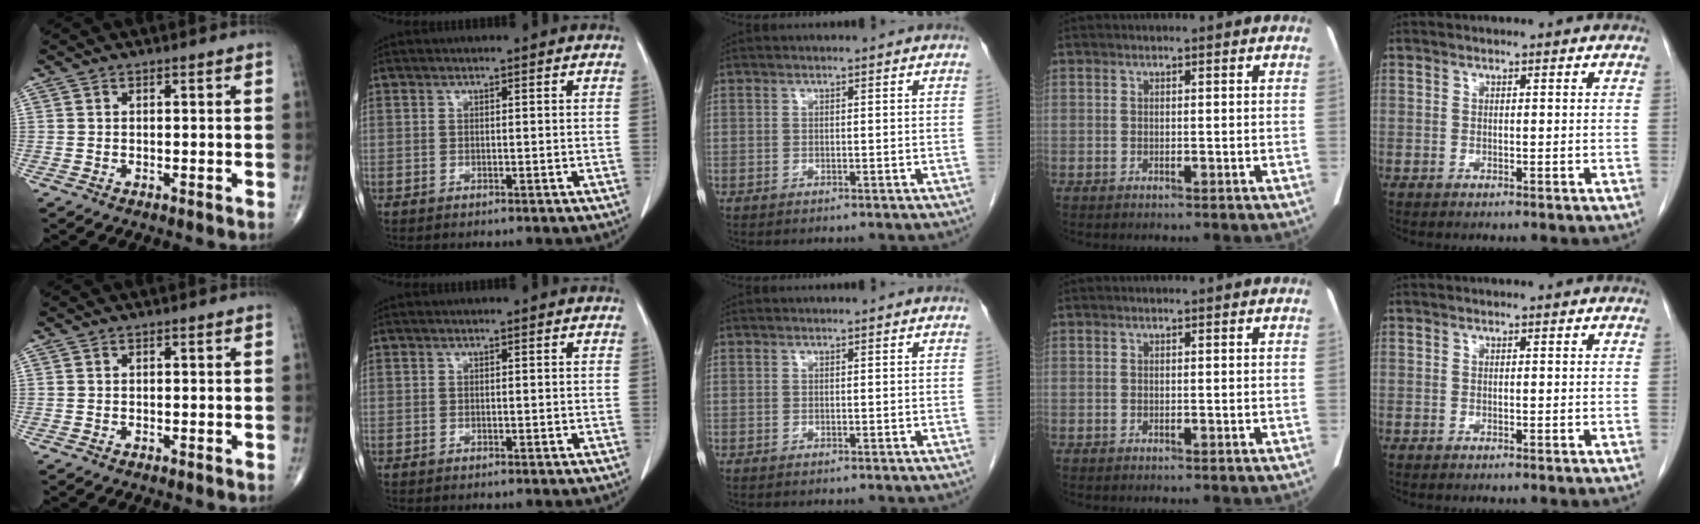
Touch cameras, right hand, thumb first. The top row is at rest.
{}